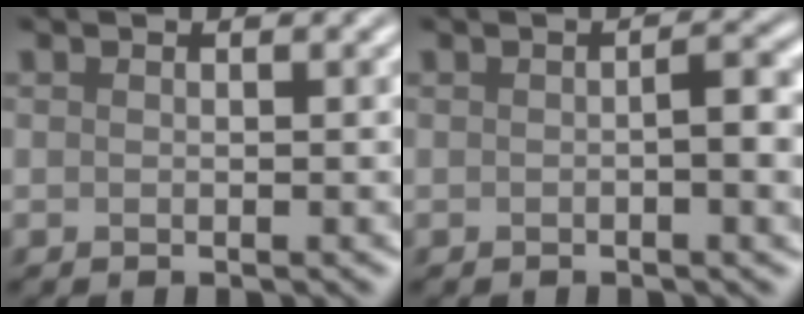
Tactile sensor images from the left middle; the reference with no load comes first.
{"total": 2.9, "force": [-0.2, 0.6, 2.8], "torque": [-0.042, 0.004, -0.004]}